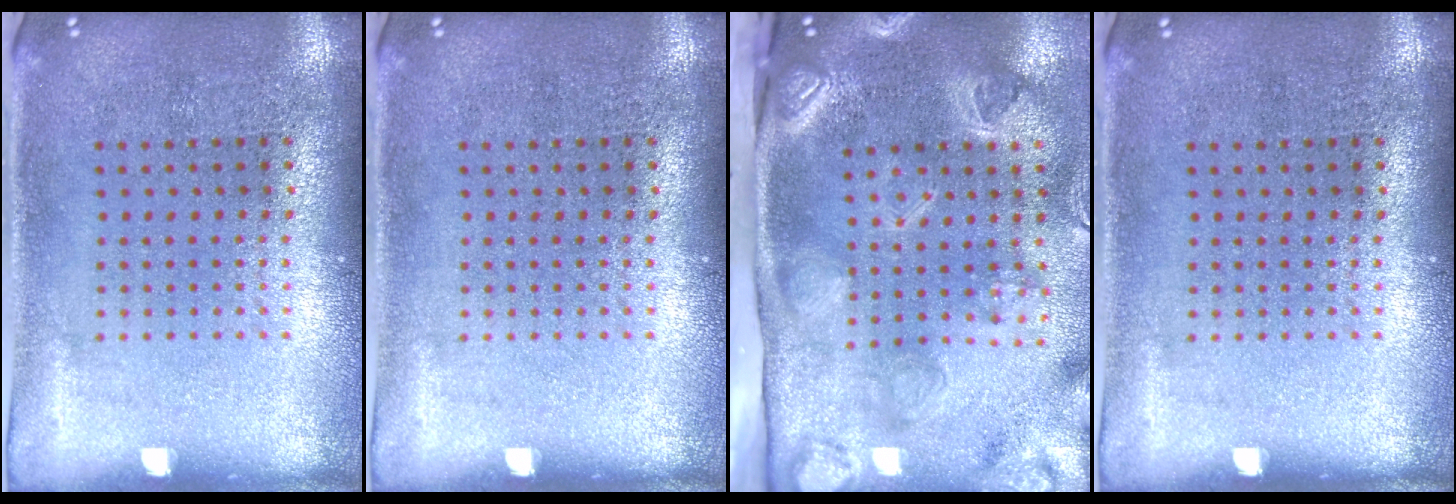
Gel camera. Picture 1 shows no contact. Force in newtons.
{"total": 0.0}
{"total": 4.2, "press": 3.0, "slide": 2.9}
{"total": 0.0}